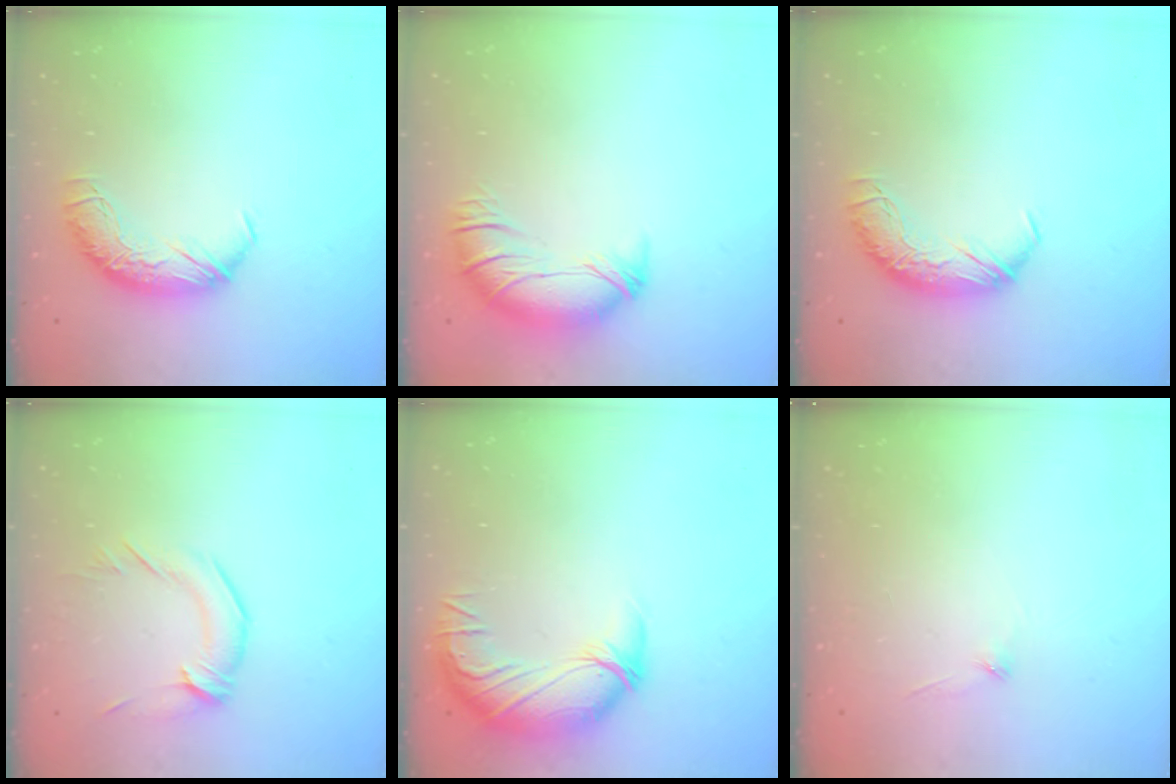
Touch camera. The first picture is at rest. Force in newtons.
{"total": 3.3, "press": 2.0, "slide": 2.6}
{"total": 0.0}
{"total": 0.9, "press": 0.7, "slide": 0.6}
{"total": 2.8, "press": 0.5, "slide": 2.8}
{"total": 8.3, "press": 8.3, "slide": 0.5}